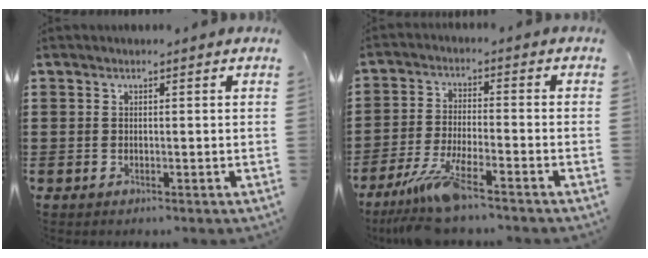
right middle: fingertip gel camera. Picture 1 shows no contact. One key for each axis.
{"total": 8.0, "fx": -6.2, "fy": 0.8, "fz": 5.0, "tx": -0.115, "ty": -0.020, "tz": -0.119}